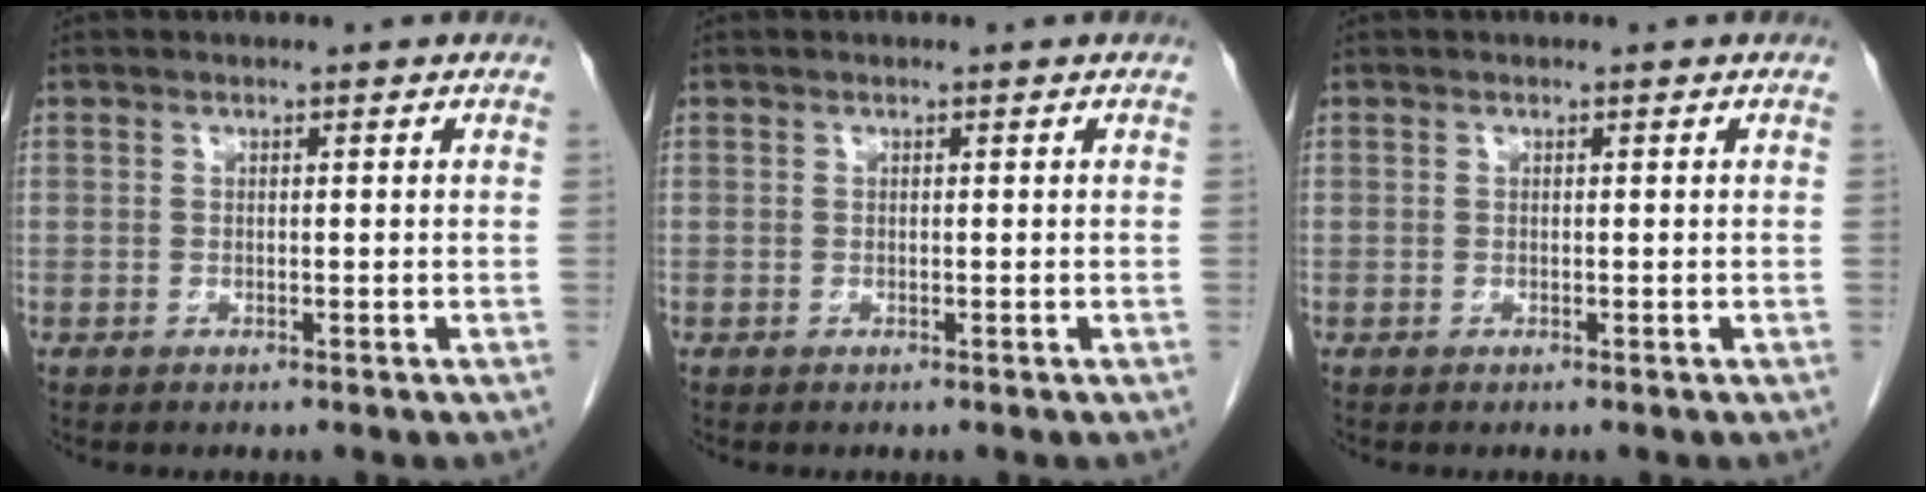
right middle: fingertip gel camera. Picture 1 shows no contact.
{"total": 0.0}
{"total": 0.0}